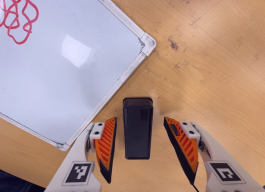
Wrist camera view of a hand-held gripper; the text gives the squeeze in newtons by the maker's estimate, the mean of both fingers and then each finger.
{"total": 0.0}